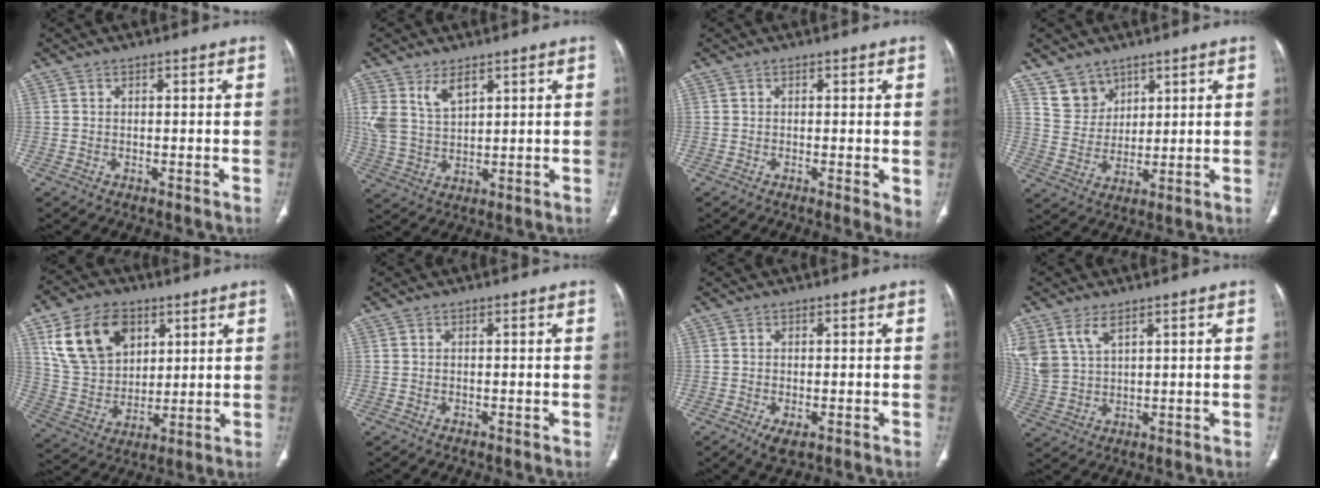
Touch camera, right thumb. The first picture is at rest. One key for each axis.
{"total": 6.6, "fx": 3.7, "fy": 3.5, "fz": 4.2, "tx": -0.076, "ty": -0.018, "tz": 0.084}
{"total": 3.1, "fx": -0.2, "fy": 0.8, "fz": 3.0, "tx": -0.042, "ty": -0.011, "tz": -0.008}
{"total": 6.3, "fx": 4.6, "fy": 4.3, "fz": 0.7, "tx": 0.017, "ty": -0.039, "tz": 0.095}
{"total": 16.4, "fx": 7.1, "fy": 11.5, "fz": 9.3, "tx": -0.139, "ty": -0.018, "tz": 0.144}
{"total": 0.0}
{"total": 2.6, "fx": -1.2, "fy": 1.1, "fz": 2.1, "tx": -0.037, "ty": -0.005, "tz": -0.017}
{"total": 7.2, "fx": 4.2, "fy": 3.8, "fz": 4.4, "tx": -0.095, "ty": -0.007, "tz": 0.095}